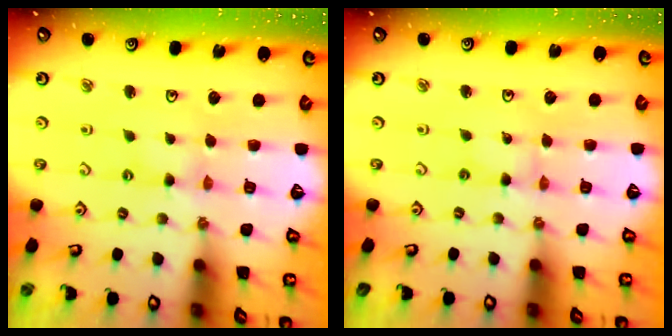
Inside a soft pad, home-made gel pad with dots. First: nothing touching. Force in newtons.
{"total": 0.0}